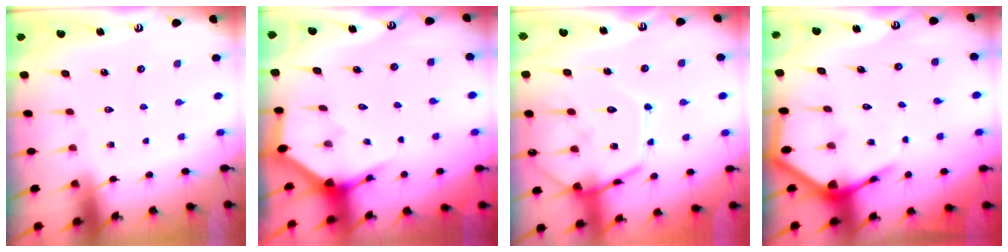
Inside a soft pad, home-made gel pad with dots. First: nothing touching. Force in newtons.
{"total": 3.5, "press": 3.5, "slide": 0.2}
{"total": 15.6, "press": 15.6, "slide": 1.4}
{"total": 6.2, "press": 6.2, "slide": 0.5}